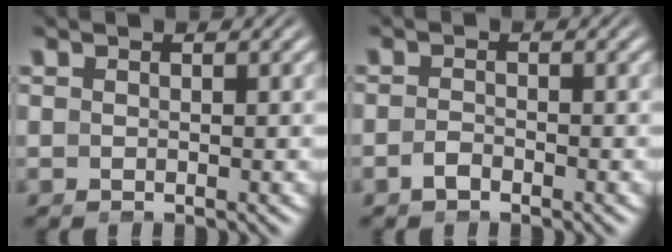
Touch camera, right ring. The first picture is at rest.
{"total": 1.3, "force": [-1.3, -0.2, 0.0], "torque": [0.002, -0.002, -0.025]}